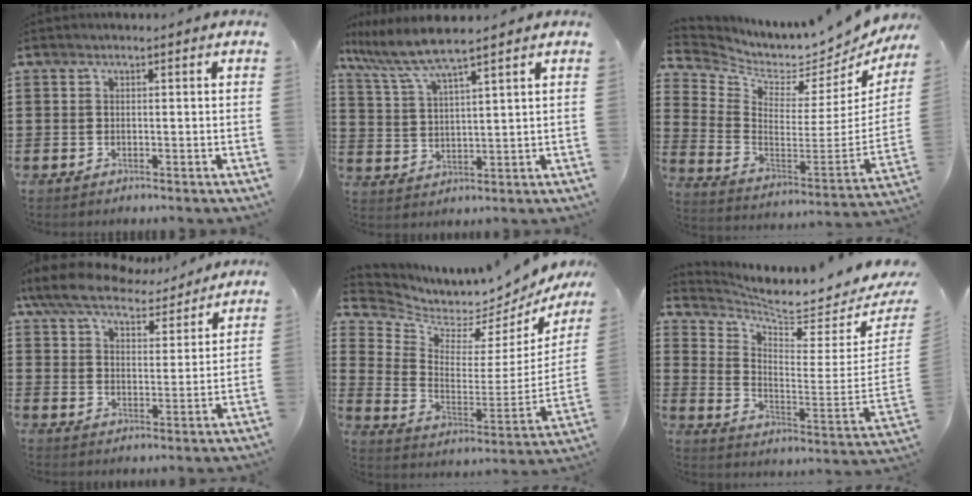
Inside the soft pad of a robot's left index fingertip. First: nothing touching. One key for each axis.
{"total": 6.7, "fx": 5.5, "fy": 0.1, "fz": 3.9, "tx": -0.096, "ty": -0.025, "tz": 0.095}
{"total": 3.5, "fx": 3.1, "fy": 1.2, "fz": 1.1, "tx": -0.049, "ty": -0.058, "tz": 0.043}
{"total": 7.7, "fx": 7.0, "fy": 1.7, "fz": 2.8, "tx": -0.085, "ty": -0.035, "tz": 0.124}
{"total": 4.9, "fx": 4.8, "fy": 0.4, "fz": 0.5, "tx": -0.047, "ty": -0.070, "tz": 0.073}
{"total": 5.8, "fx": 5.6, "fy": -0.4, "fz": 1.7, "tx": -0.051, "ty": -0.076, "tz": 0.084}